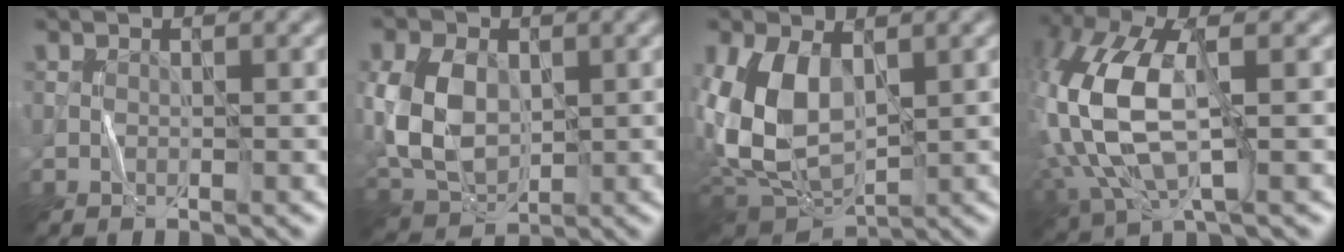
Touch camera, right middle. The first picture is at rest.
{"total": 7.5, "force": [0.6, 5.3, 5.3], "torque": [-0.132, 0.002, 0.007]}
{"total": 9.8, "force": [1.1, 6.0, 7.6], "torque": [-0.179, -0.009, 0.019]}
{"total": 11.7, "force": [0.7, 5.6, 10.3], "torque": [-0.251, 0.008, 0.005]}